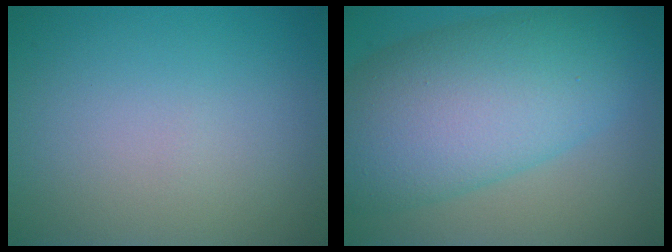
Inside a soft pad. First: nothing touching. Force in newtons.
{"total": 11.8, "press": 11.8, "slide": 0.2}